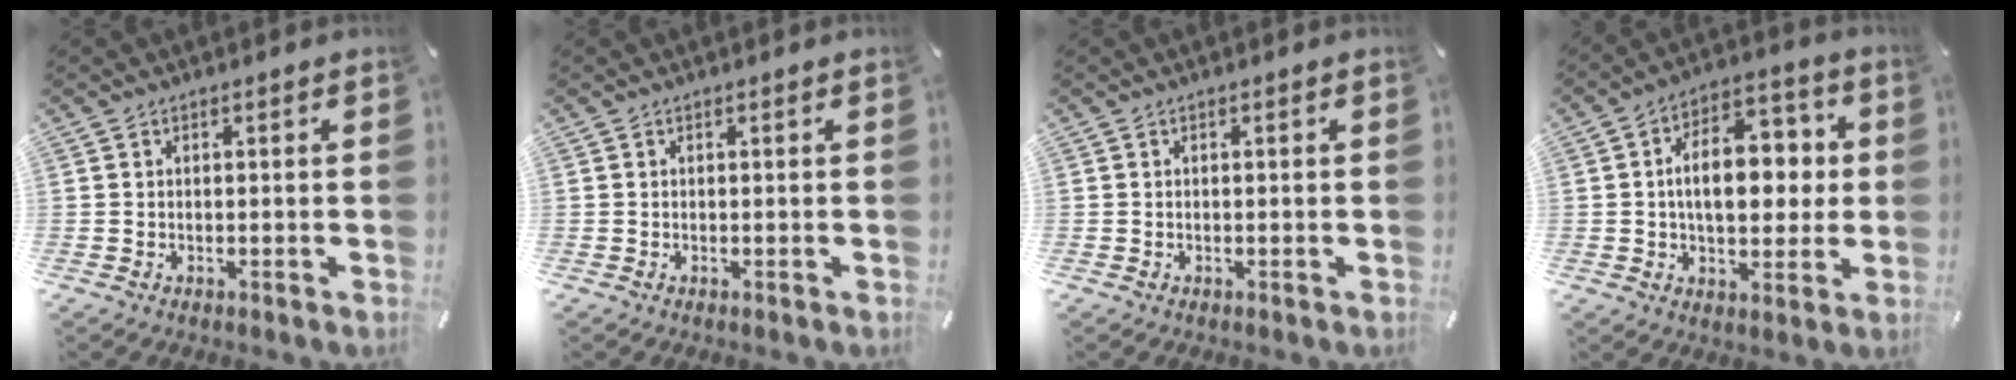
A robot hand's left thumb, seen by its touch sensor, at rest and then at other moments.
{"total": 0.0}
{"total": 0.0}
{"total": 14.4, "force": [0.9, 9.1, 11.1], "torque": [-0.151, 0.007, 0.015]}